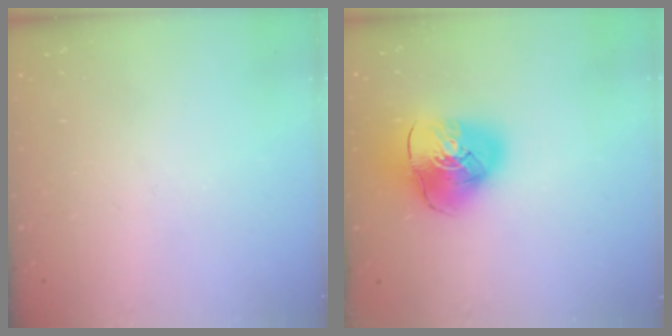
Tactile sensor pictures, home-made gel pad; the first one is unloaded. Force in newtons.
{"total": 15.0, "press": 14.8, "slide": 2.2}